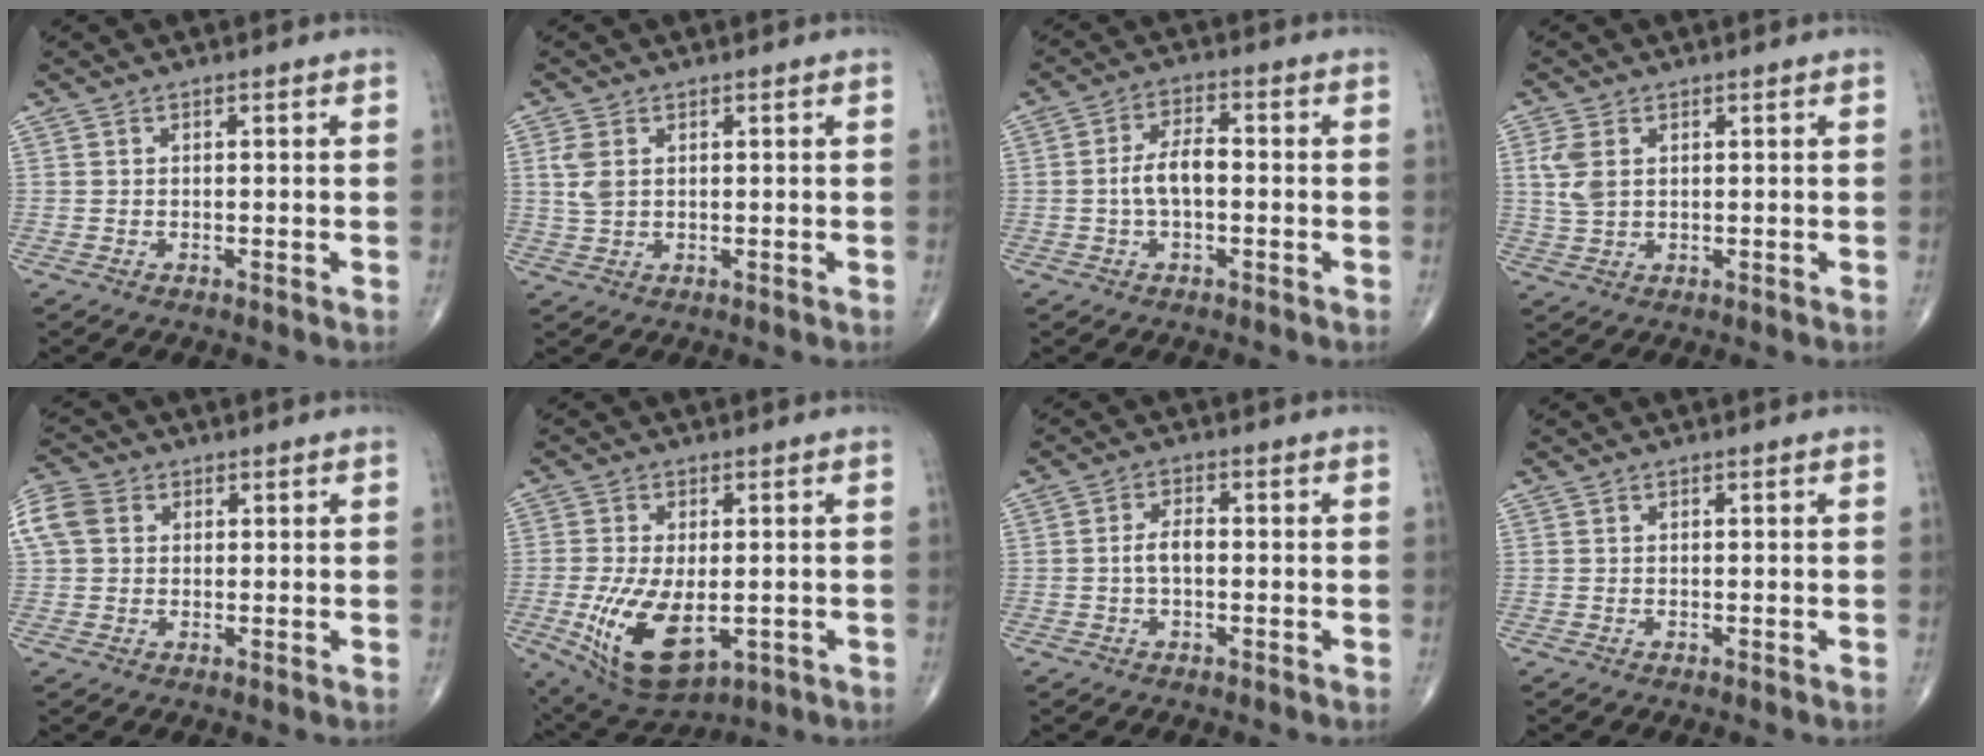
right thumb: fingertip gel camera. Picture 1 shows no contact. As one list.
[{"total": 3.5, "force": [0.9, 2.2, 2.6], "torque": [-0.062, 0.002, 0.023]}, {"total": 5.7, "force": [-0.7, 2.8, 4.9], "torque": [-0.097, 0.021, -0.018]}, {"total": 4.6, "force": [1.2, 2.9, 3.4], "torque": [-0.080, 0.001, 0.029]}, {"total": 8.5, "force": [2.3, 6.8, 4.6], "torque": [-0.107, 0.020, 0.043]}, {"total": 13.8, "force": [-3.0, 7.3, 11.4], "torque": [-0.210, -0.017, -0.030]}, {"total": 3.3, "force": [-0.4, 1.7, 2.8], "torque": [-0.054, 0.012, -0.010]}, {"total": 0.0}]